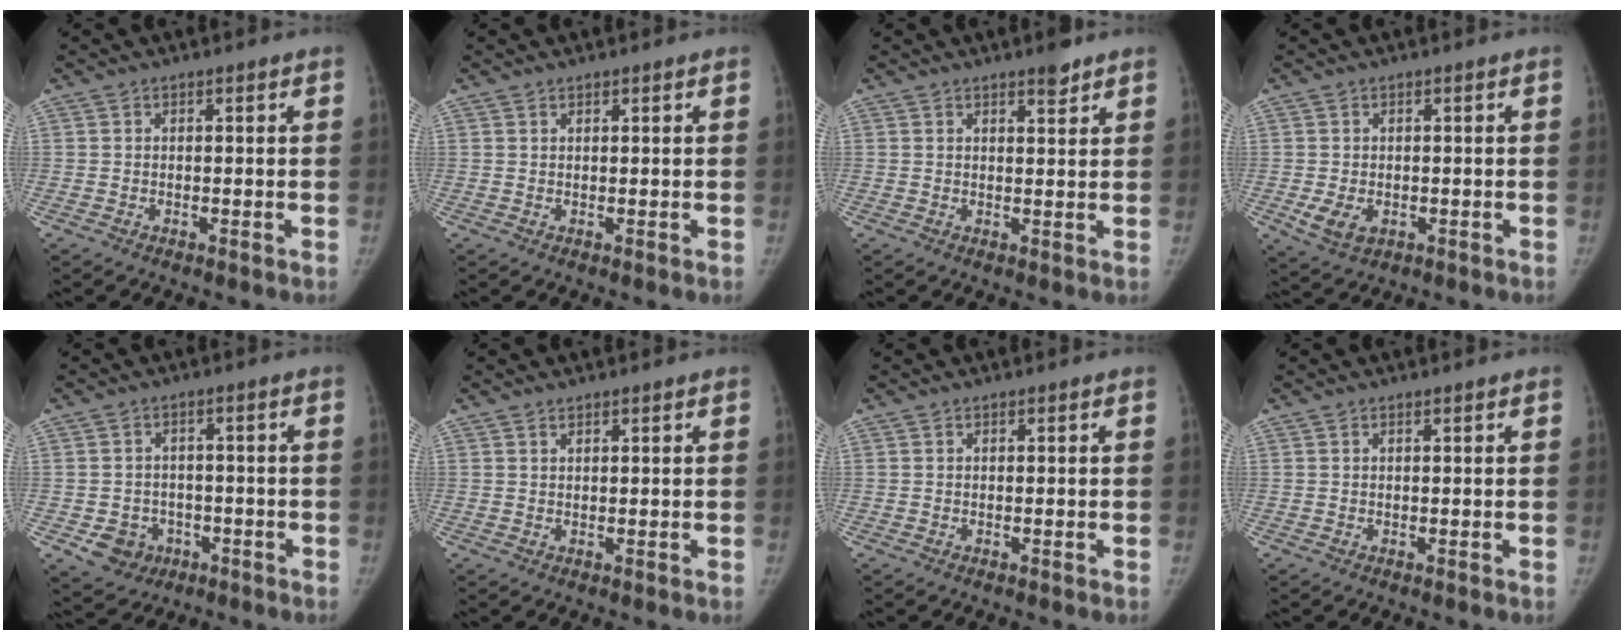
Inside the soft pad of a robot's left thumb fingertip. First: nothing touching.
{"total": 0.5, "force": [0.5, 0.2, 0.1], "torque": [-0.004, -0.004, 0.009]}
{"total": 3.0, "force": [2.3, 0.9, 1.8], "torque": [-0.017, -0.015, 0.033]}
{"total": 4.5, "force": [-0.9, 3.3, 3.0], "torque": [-0.053, -0.008, -0.005]}
{"total": 6.4, "force": [-2.4, 5.6, 1.9], "torque": [-0.012, 0.015, -0.026]}
{"total": 1.0, "force": [0.9, 0.3, 0.3], "torque": [-0.002, -0.007, 0.015]}
{"total": 0.0}
{"total": 0.0}